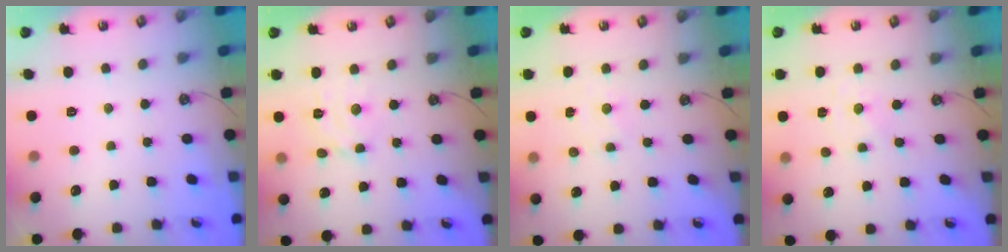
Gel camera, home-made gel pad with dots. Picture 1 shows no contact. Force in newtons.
{"total": 6.1, "press": 6.1, "slide": 0.4}
{"total": 0.8, "press": 0.8, "slide": 0.2}
{"total": 0.0}